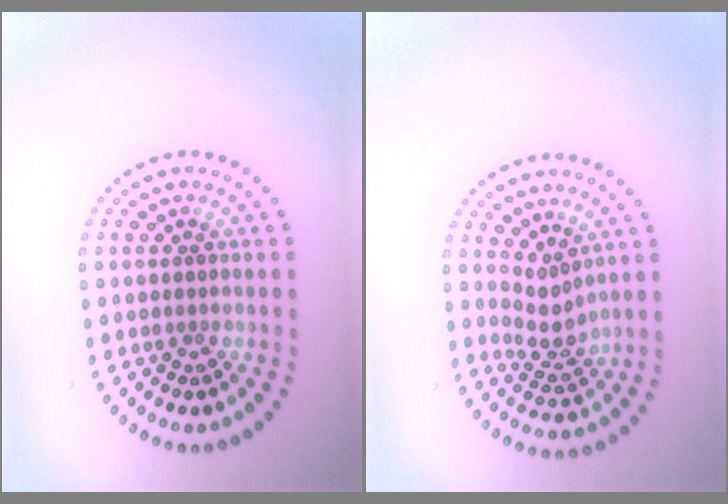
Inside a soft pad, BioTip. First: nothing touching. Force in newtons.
{"total": 2.4, "press": 1.6, "slide": 1.7}